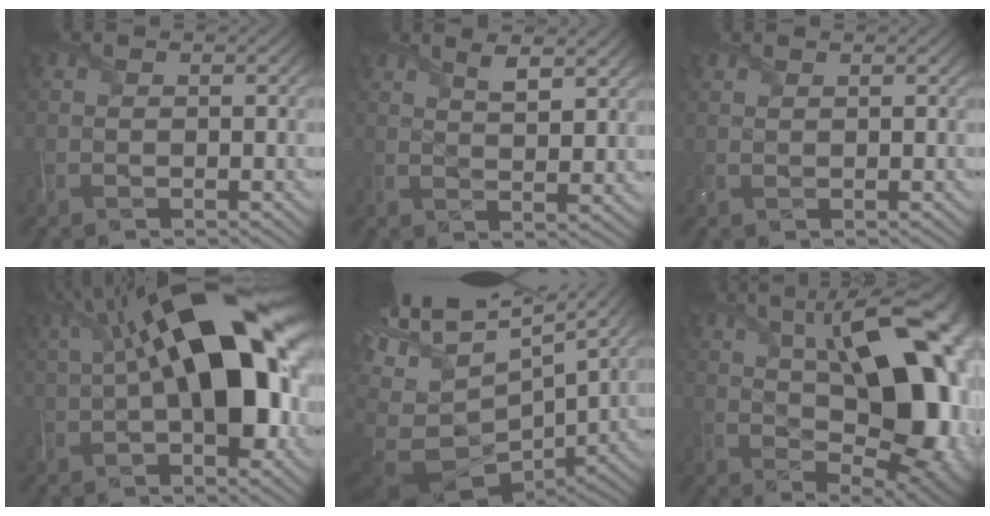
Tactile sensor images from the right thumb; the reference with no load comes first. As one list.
[{"total": 4.0, "force": [2.5, 0.9, 3.0], "torque": [-0.060, -0.004, 0.051]}, {"total": 0.7, "force": [0.7, 0.0, 0.1], "torque": [-0.011, 0.002, 0.019]}, {"total": 17.4, "force": [2.3, 7.5, 15.6], "torque": [-0.244, 0.032, 0.031]}, {"total": 16.9, "force": [6.8, 8.5, 12.8], "torque": [-0.267, 0.028, 0.149]}, {"total": 20.1, "force": [4.1, 9.7, 17.1], "torque": [-0.223, 0.034, 0.053]}]